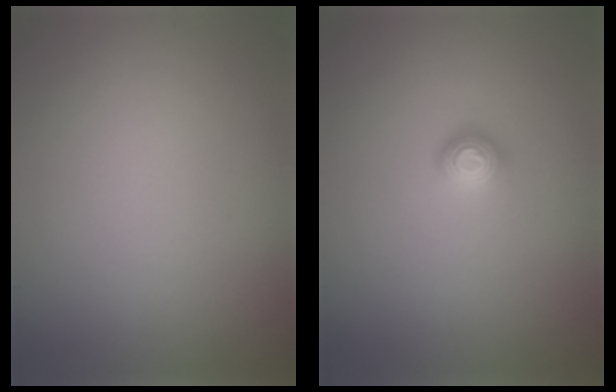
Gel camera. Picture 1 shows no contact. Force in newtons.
{"total": 1.1, "press": 1.1, "slide": 0.1}